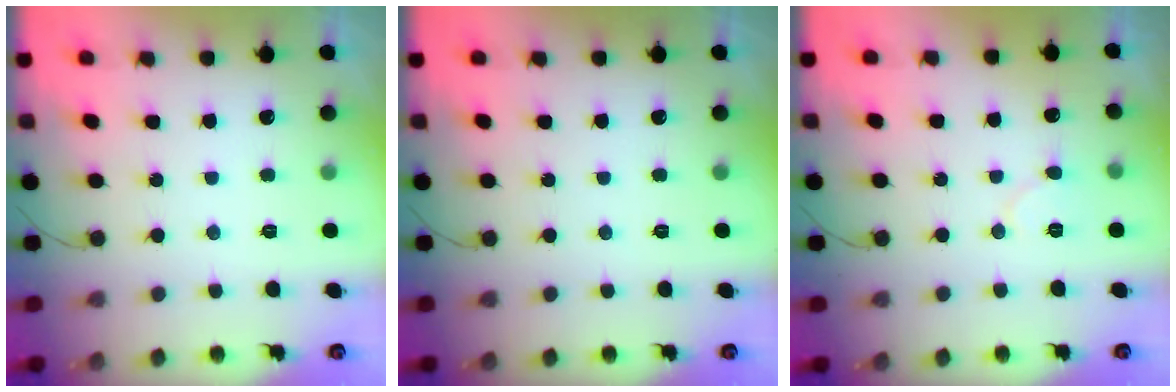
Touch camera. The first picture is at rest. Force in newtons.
{"total": 0.0}
{"total": 6.4, "press": 6.4, "slide": 0.5}